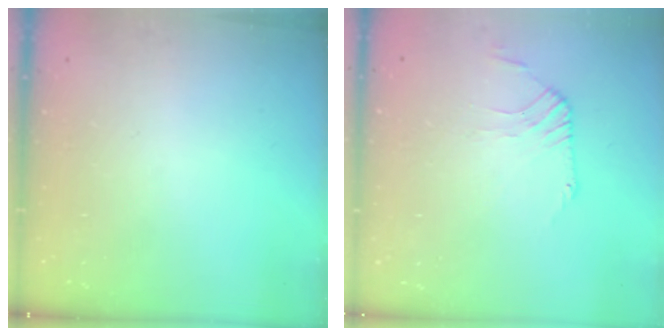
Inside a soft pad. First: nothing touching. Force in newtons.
{"total": 3.4, "press": 3.3, "slide": 0.9}